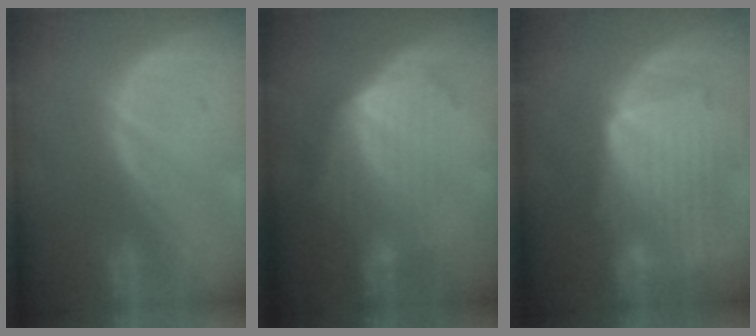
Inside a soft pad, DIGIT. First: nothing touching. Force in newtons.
{"total": 7.2, "press": 6.5, "slide": 3.0}
{"total": 10.1, "press": 9.0, "slide": 4.5}